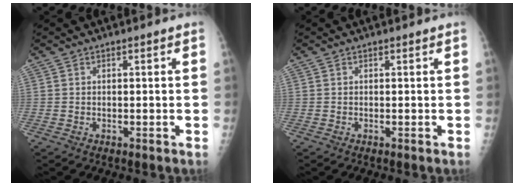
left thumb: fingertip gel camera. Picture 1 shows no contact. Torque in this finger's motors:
{"motor_torque": [0.28, 0.30, 0.00, -0.08, 0.00]}